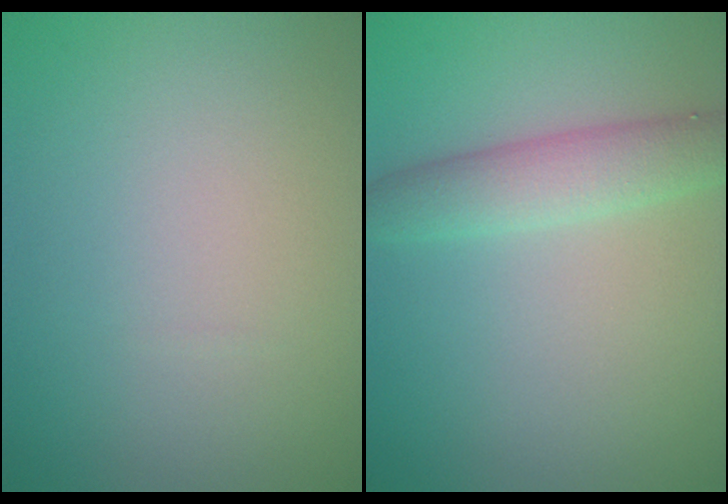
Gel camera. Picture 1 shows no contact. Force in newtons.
{"total": 3.3, "press": 3.3, "slide": 0.1}